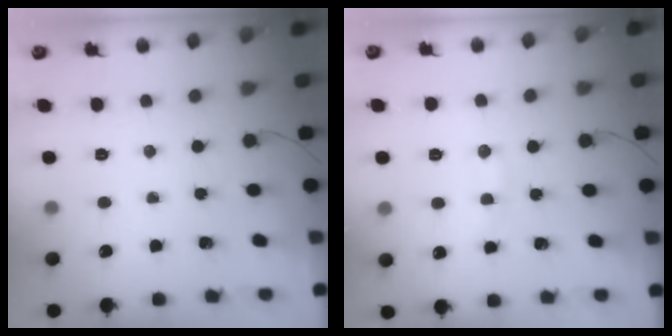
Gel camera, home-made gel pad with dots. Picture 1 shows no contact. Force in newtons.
{"total": 6.6, "press": 6.6, "slide": 1.0}